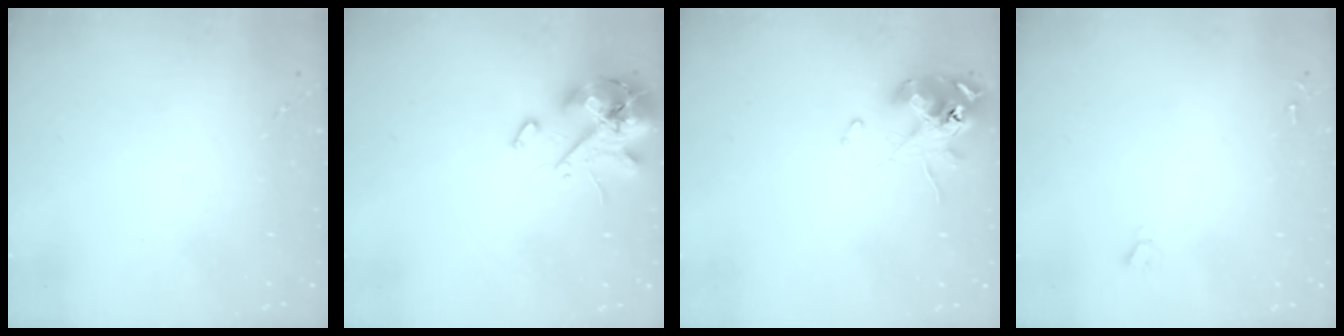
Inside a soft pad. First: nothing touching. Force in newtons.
{"total": 13.6, "press": 13.5, "slide": 2.2}
{"total": 11.8, "press": 11.7, "slide": 1.1}
{"total": 1.9, "press": 1.9, "slide": 0.2}